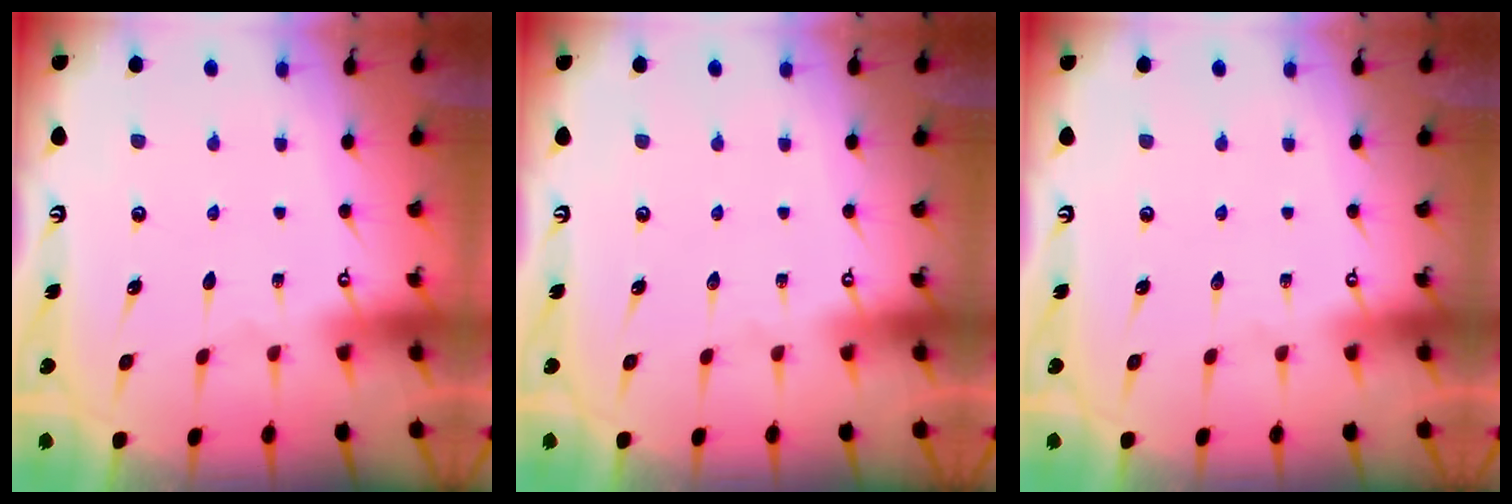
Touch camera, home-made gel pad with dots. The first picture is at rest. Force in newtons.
{"total": 0.0}
{"total": 0.0}